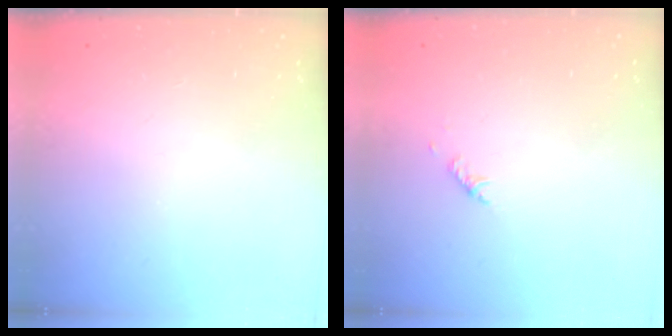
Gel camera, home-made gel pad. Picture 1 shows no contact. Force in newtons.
{"total": 2.8, "press": 2.7, "slide": 0.6}